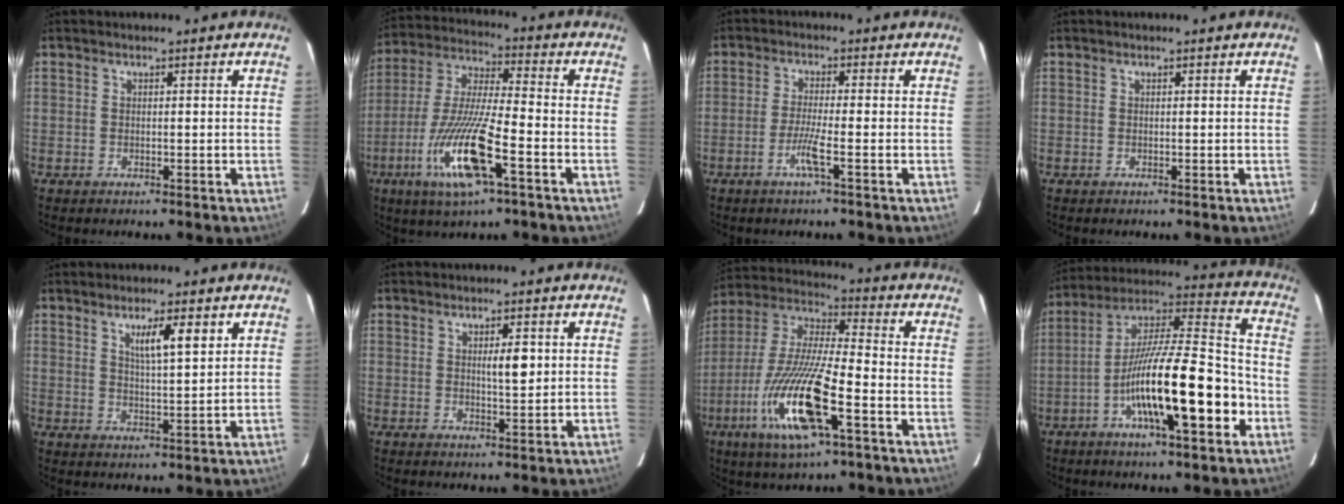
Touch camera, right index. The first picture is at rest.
{"total": 15.4, "force": [-6.4, 1.6, 13.9], "torque": [-0.286, -0.020, -0.118]}
{"total": 4.0, "force": [-1.8, -0.4, 3.6], "torque": [-0.071, -0.007, -0.038]}
{"total": 0.0}
{"total": 5.6, "force": [2.8, 0.6, 4.8], "torque": [-0.080, -0.001, 0.047]}
{"total": 3.2, "force": [0.6, 0.7, 3.0], "torque": [-0.047, -0.002, 0.010]}
{"total": 18.0, "force": [-7.2, 2.5, 16.3], "torque": [-0.345, -0.023, -0.133]}
{"total": 20.0, "force": [-6.7, 2.9, 18.7], "torque": [-0.328, 0.001, -0.112]}